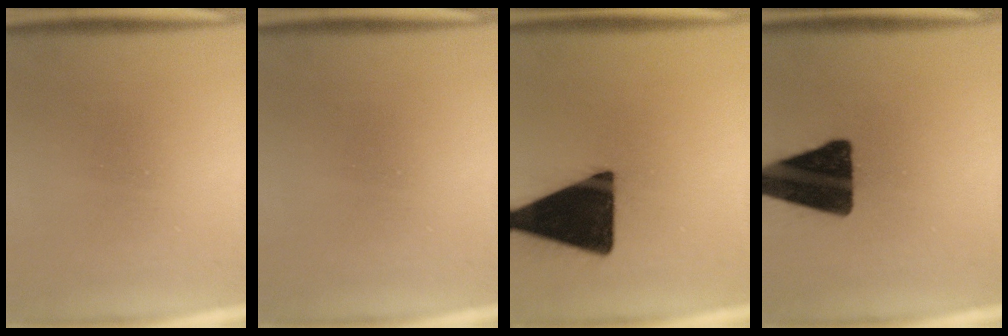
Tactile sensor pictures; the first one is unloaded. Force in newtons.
{"total": 0.0}
{"total": 19.5}
{"total": 17.1}